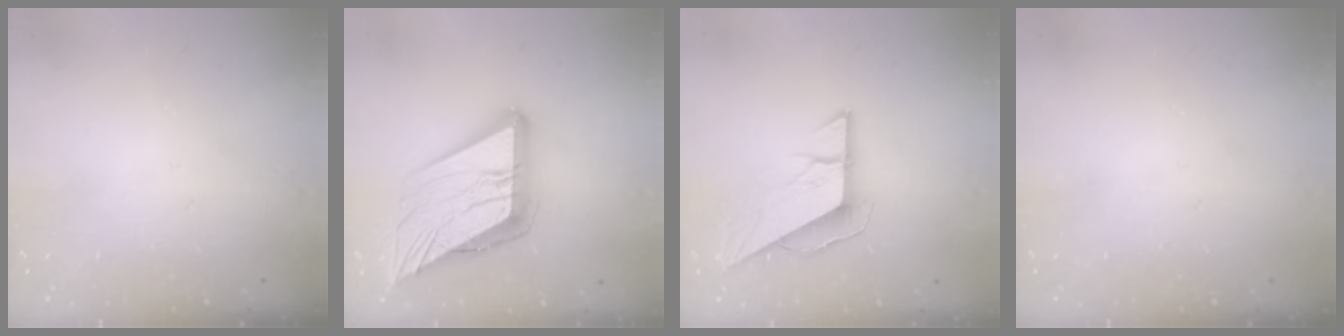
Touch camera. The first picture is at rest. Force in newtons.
{"total": 24.2, "press": 24.1, "slide": 2.8}
{"total": 8.0, "press": 8.0, "slide": 0.5}
{"total": 0.0}